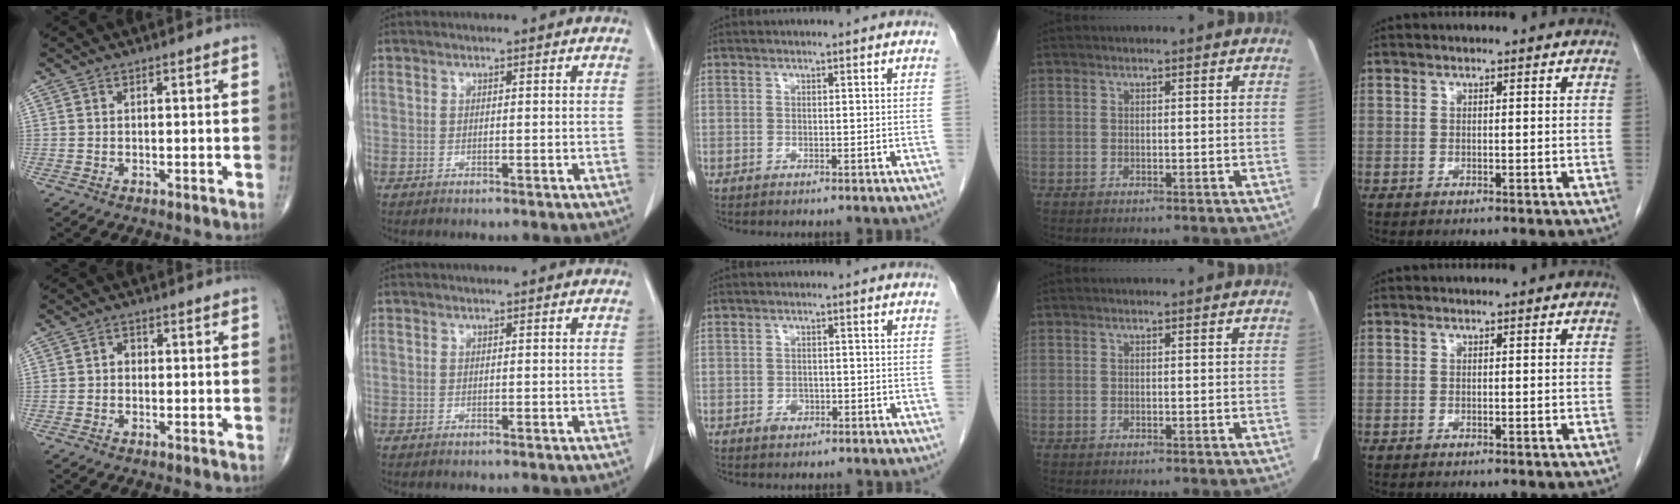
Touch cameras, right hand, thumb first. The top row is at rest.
{"thumb": {"total": 1.5, "force": [-0.1, 1.3, 0.8], "torque": [-0.005, 0.006, -0.005]}, "middle": {"total": 1.7, "force": [-0.8, 1.3, 0.9], "torque": [-0.012, 0.004, -0.008]}}